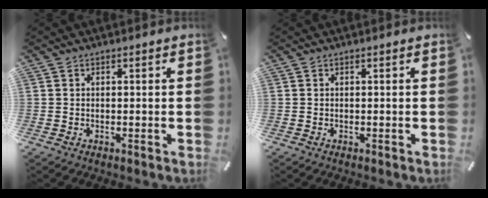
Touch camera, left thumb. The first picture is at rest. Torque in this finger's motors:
{"motor_torque": [-0.27, -0.20, -0.02, 0.02, 0.00]}